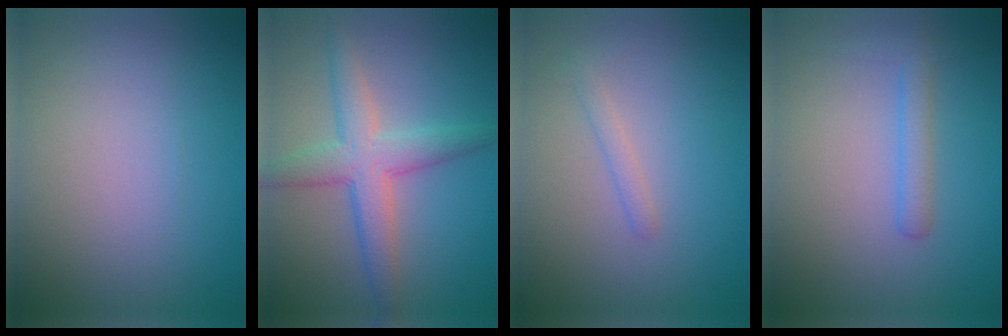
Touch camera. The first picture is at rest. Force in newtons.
{"total": 4.5, "press": 4.5, "slide": 0.1}
{"total": 1.1, "press": 1.1, "slide": 0.0}
{"total": 1.9, "press": 1.9, "slide": 0.2}